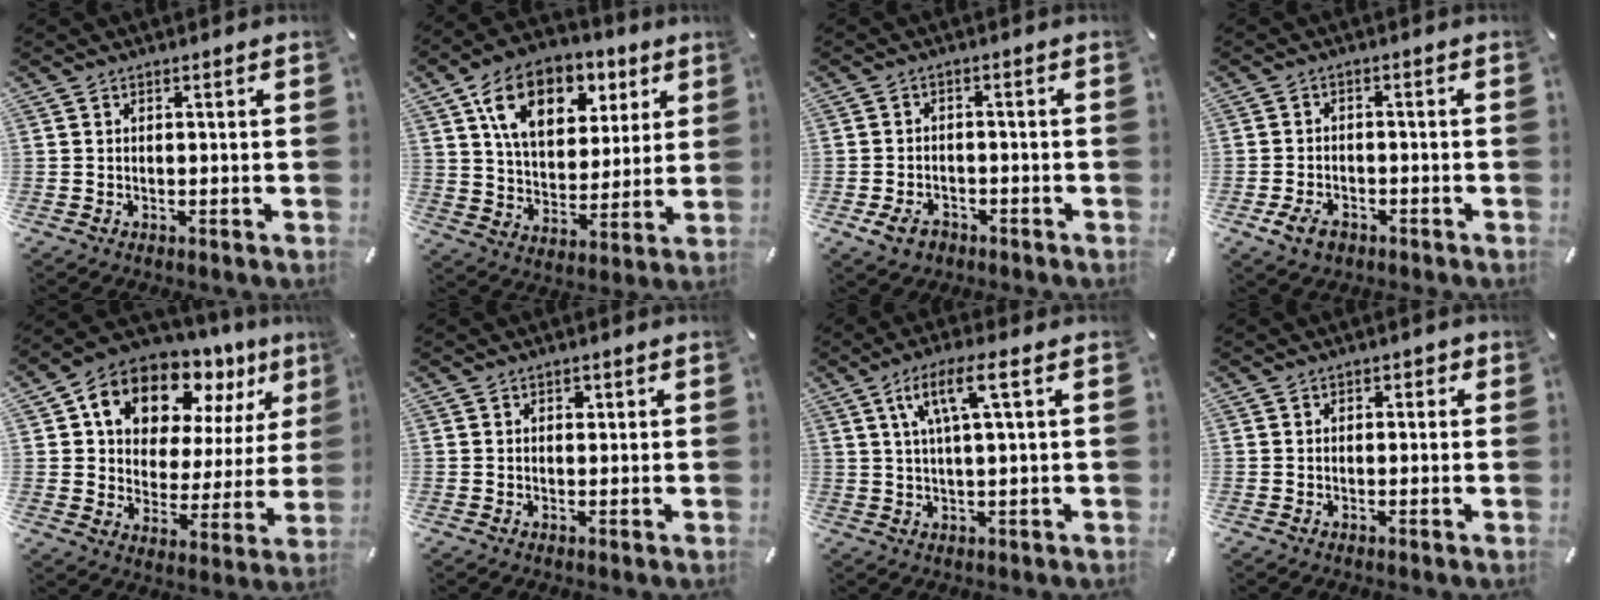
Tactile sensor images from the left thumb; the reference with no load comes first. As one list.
[{"total": 15.5, "force": [7.9, 10.4, 8.4], "torque": [-0.139, -0.028, 0.144]}, {"total": 4.4, "force": [-2.5, 3.1, 1.8], "torque": [-0.042, 0.010, -0.048]}, {"total": 4.6, "force": [-2.7, 3.0, 2.2], "torque": [-0.055, 0.008, -0.053]}, {"total": 14.0, "force": [10.3, 8.0, 5.2], "torque": [-0.106, -0.078, 0.185]}, {"total": 1.1, "force": [0.4, 0.9, 0.4], "torque": [-0.001, 0.000, 0.005]}, {"total": 9.0, "force": [3.0, 2.0, 8.2], "torque": [-0.162, 0.006, 0.050]}, {"total": 1.0, "force": [0.1, 0.9, 0.5], "torque": [0.000, 0.005, -0.002]}]